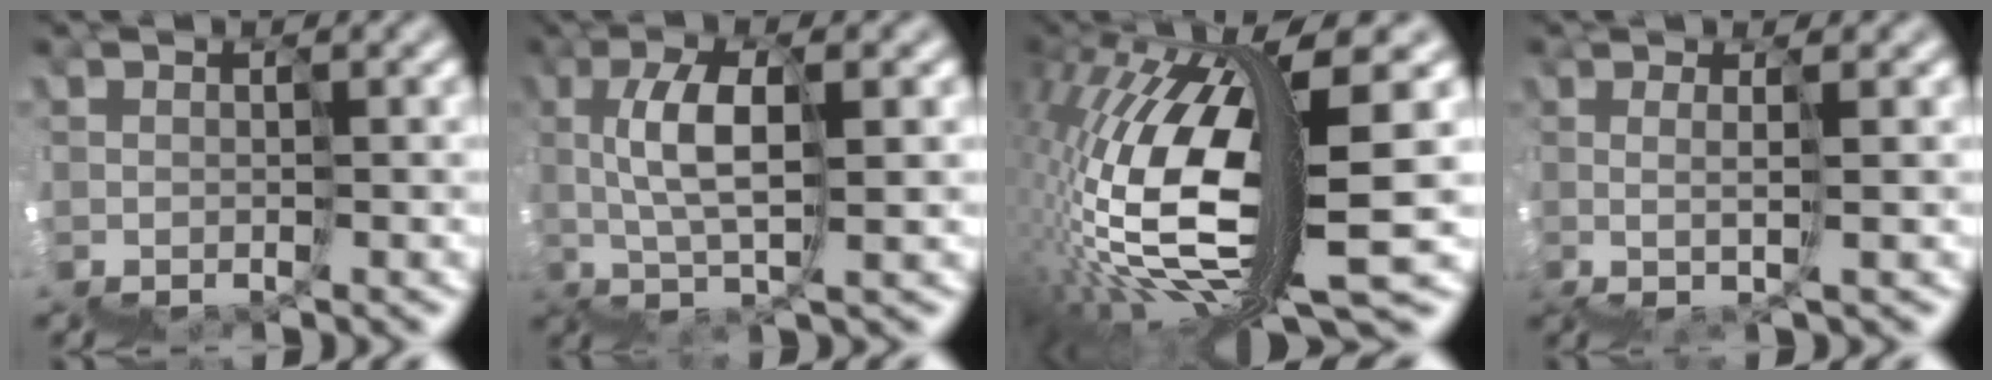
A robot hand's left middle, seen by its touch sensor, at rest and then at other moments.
{"total": 2.5, "force": [1.1, -0.1, 2.2], "torque": [-0.043, 0.029, 0.009]}
{"total": 10.8, "force": [-1.3, 2.5, 10.4], "torque": [-0.227, -0.002, -0.014]}
{"total": 1.4, "force": [1.1, -0.6, 0.6], "torque": [0.024, 0.025, 0.012]}